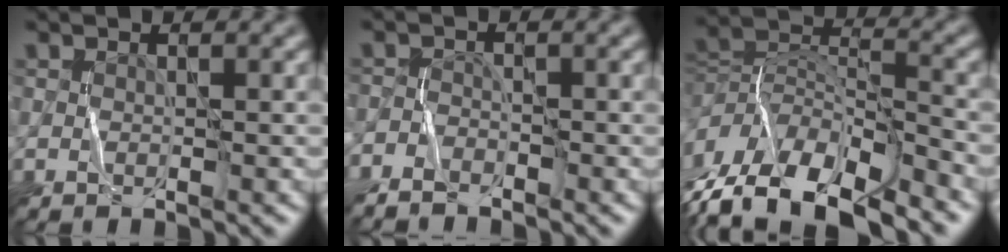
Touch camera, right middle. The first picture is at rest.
{"total": 2.3, "force": [-2.2, 0.3, 0.4], "torque": [-0.015, -0.001, -0.051]}
{"total": 11.7, "force": [-7.8, 4.7, 7.3], "torque": [-0.145, 0.003, -0.138]}